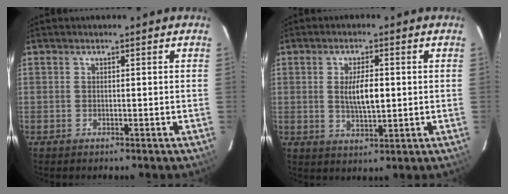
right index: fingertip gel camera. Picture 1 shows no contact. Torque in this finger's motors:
{"motor_torque": [0.95, 0.13, 0.52, 0.10]}